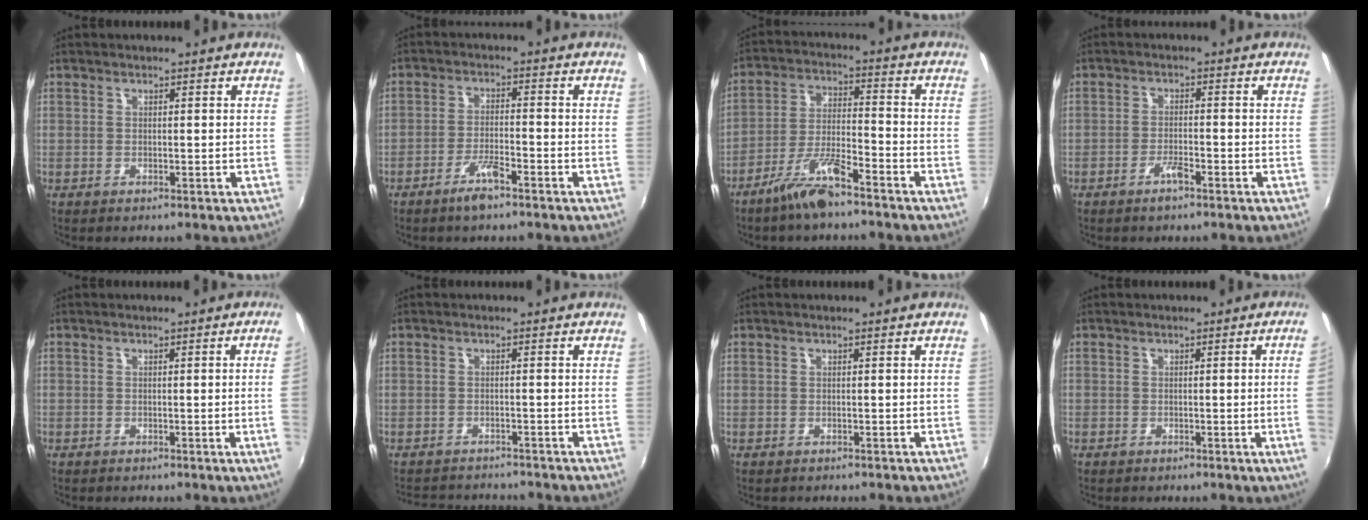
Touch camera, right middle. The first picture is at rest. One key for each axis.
{"total": 4.9, "fx": -3.6, "fy": 1.1, "fz": 3.1, "tx": -0.075, "ty": -0.002, "tz": -0.067}
{"total": 9.0, "fx": -6.9, "fy": 1.6, "fz": 5.6, "tx": -0.117, "ty": 0.000, "tz": -0.127}
{"total": 2.8, "fx": -2.1, "fy": 0.7, "fz": 1.8, "tx": -0.044, "ty": 0.000, "tz": -0.040}
{"total": 1.8, "fx": -0.2, "fy": -0.9, "fz": 1.5, "tx": -0.027, "ty": -0.007, "tz": -0.002}
{"total": 5.9, "fx": -5.5, "fy": 1.9, "fz": 1.0, "tx": -0.035, "ty": 0.007, "tz": -0.084}
{"total": 0.0}
{"total": 2.7, "fx": -0.2, "fy": -1.2, "fz": 2.4, "tx": -0.042, "ty": -0.009, "tz": 0.001}